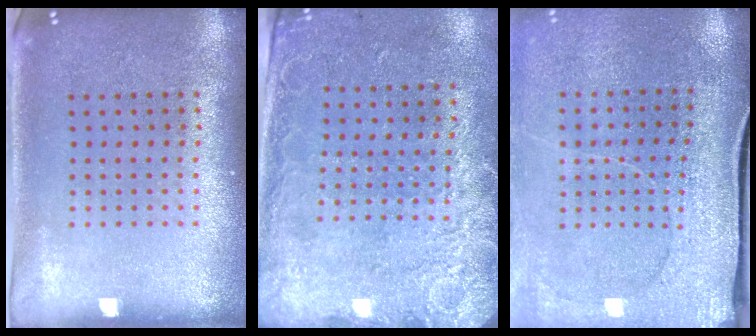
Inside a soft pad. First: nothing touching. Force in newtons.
{"total": 2.7, "press": 2.0, "slide": 1.8}
{"total": 3.0, "press": 2.8, "slide": 1.1}